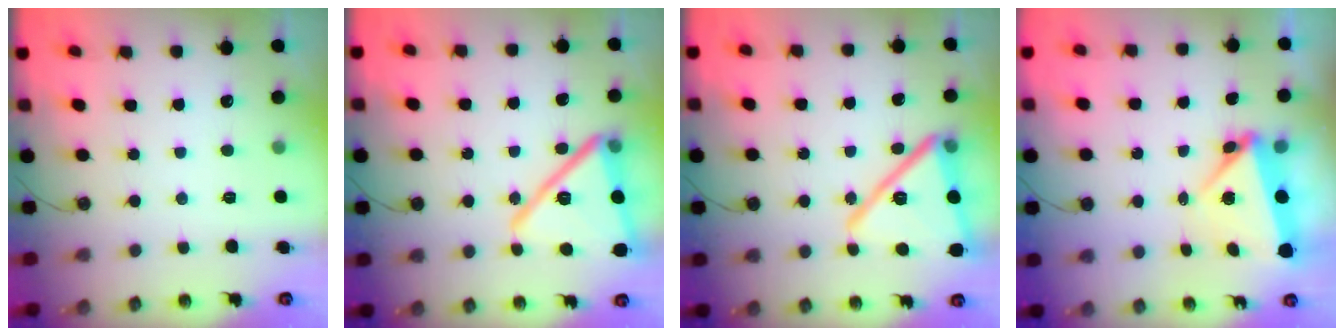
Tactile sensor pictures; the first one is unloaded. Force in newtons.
{"total": 20.9, "press": 20.4, "slide": 4.5}
{"total": 20.9, "press": 20.4, "slide": 4.5}
{"total": 5.4, "press": 5.4, "slide": 0.4}